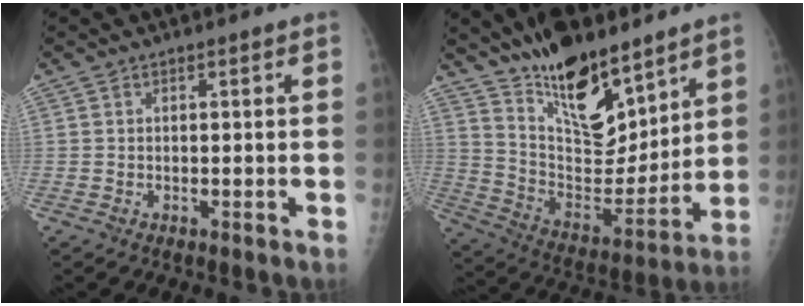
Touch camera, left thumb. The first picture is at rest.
{"total": 19.6, "force": [14.2, 7.7, 11.2], "torque": [-0.137, -0.095, 0.253]}